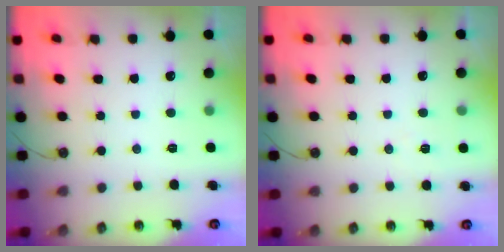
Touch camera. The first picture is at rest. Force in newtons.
{"total": 5.0, "press": 3.5, "slide": 3.5}